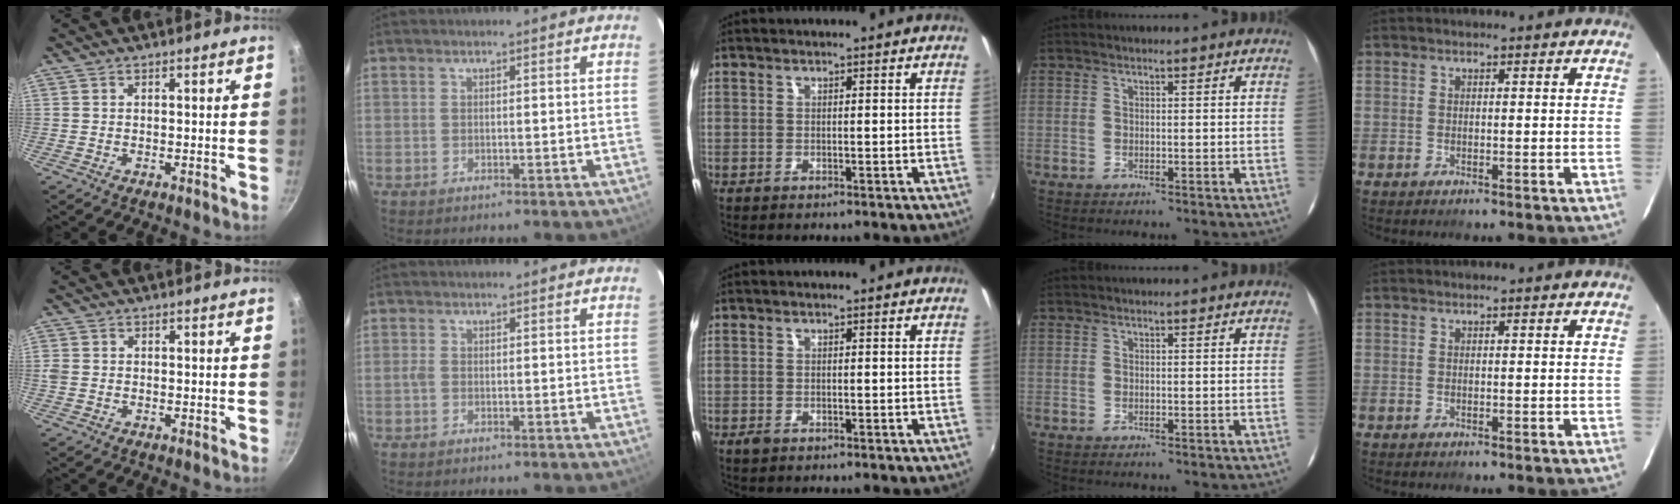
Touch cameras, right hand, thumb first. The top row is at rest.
{"thumb": {"total": 1.4, "force": [-0.2, 1.2, 0.7], "torque": [-0.014, 0.002, -0.004]}, "index": {"total": 1.0, "force": [-0.2, 0.6, 0.7], "torque": [-0.016, 0.001, -0.007]}, "middle": {"total": 1.1, "force": [-0.7, 0.7, 0.5], "torque": [-0.011, -0.003, -0.014]}}